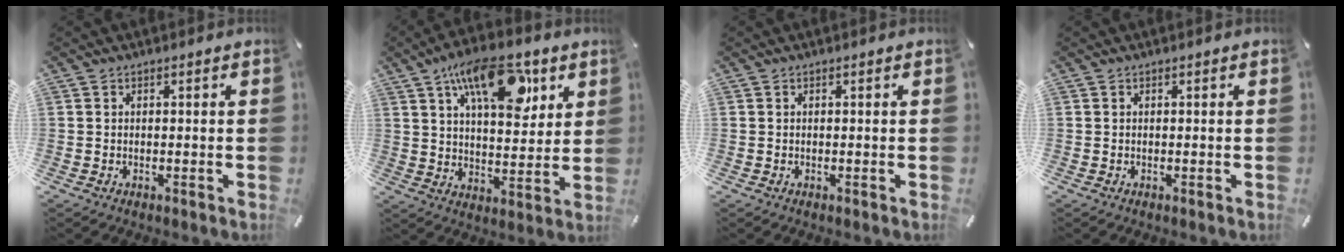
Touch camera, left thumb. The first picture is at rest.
{"total": 17.0, "force": [8.7, 8.3, 12.0], "torque": [-0.184, -0.028, 0.143]}
{"total": 0.0}
{"total": 0.0}